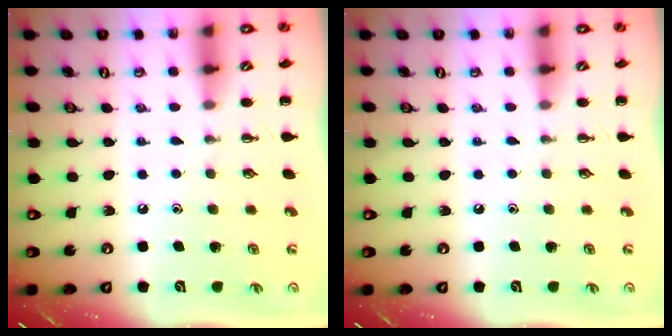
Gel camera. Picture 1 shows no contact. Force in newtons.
{"total": 0.0}